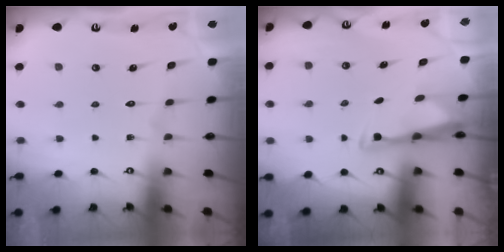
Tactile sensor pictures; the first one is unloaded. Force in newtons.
{"total": 3.3, "press": 3.2, "slide": 0.8}